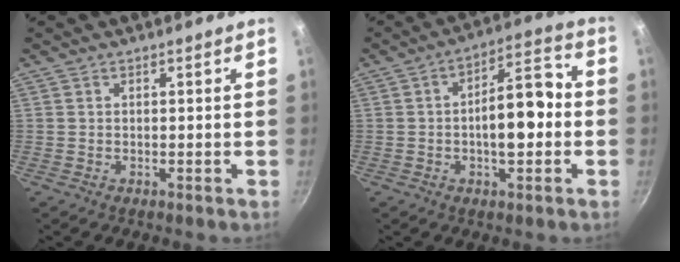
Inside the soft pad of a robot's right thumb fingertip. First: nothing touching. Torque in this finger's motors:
{"motor_torque": [-0.48, 0.86, 0.83, 0.14, 0.18]}